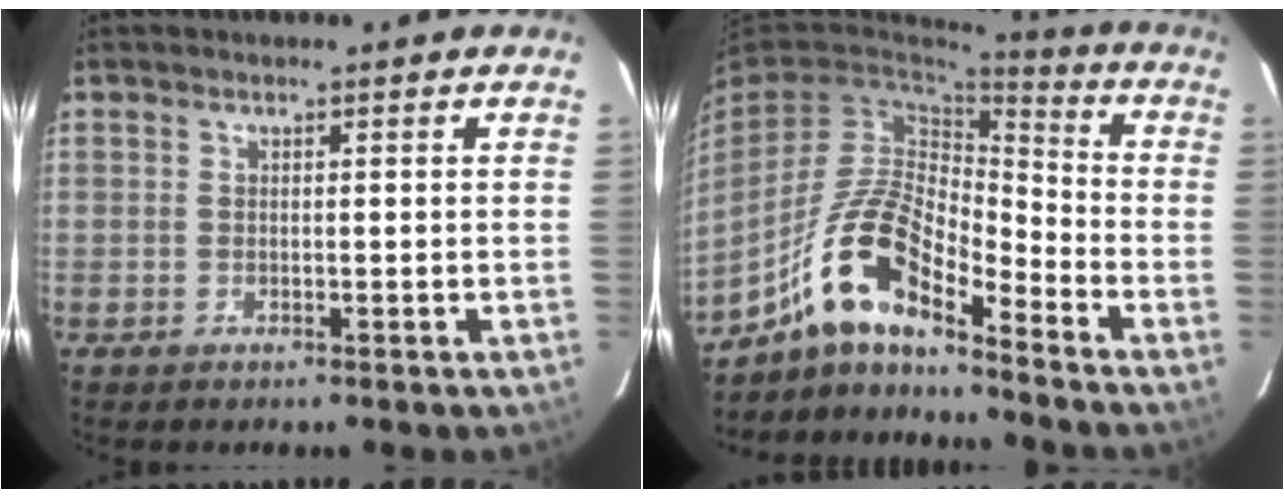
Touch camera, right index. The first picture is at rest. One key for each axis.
{"total": 13.0, "fx": -9.2, "fy": 3.5, "fz": 8.5, "tx": -0.174, "ty": 0.026, "tz": -0.169}